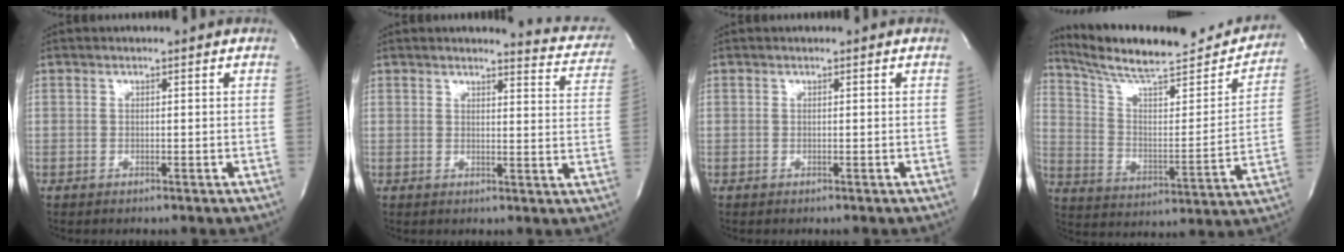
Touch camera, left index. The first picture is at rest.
{"total": 7.6, "force": [7.4, 1.2, 1.4], "torque": [0.000, -0.049, 0.054]}
{"total": 0.0}
{"total": 23.2, "force": [20.9, 3.4, 9.3], "torque": [-0.142, -0.031, 0.302]}